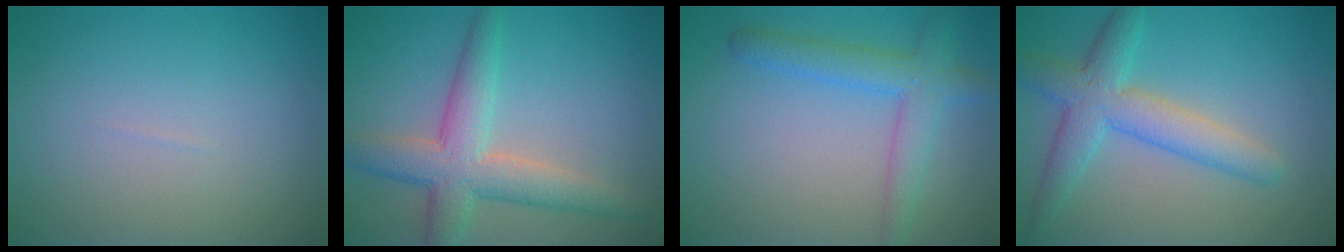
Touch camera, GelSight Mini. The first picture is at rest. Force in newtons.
{"total": 4.6, "press": 4.6, "slide": 0.3}
{"total": 3.9, "press": 3.9, "slide": 0.1}
{"total": 5.1, "press": 5.1, "slide": 0.1}